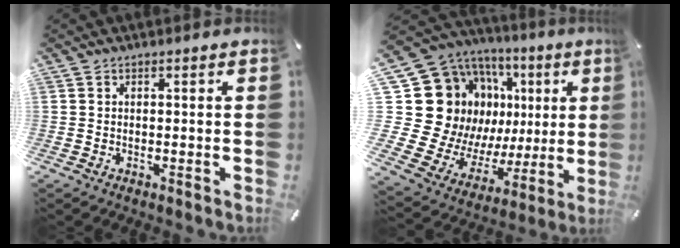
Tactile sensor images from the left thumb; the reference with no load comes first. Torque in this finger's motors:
{"motor_torque": [0.84, 0.86, 0.85, 0.31, 0.08]}